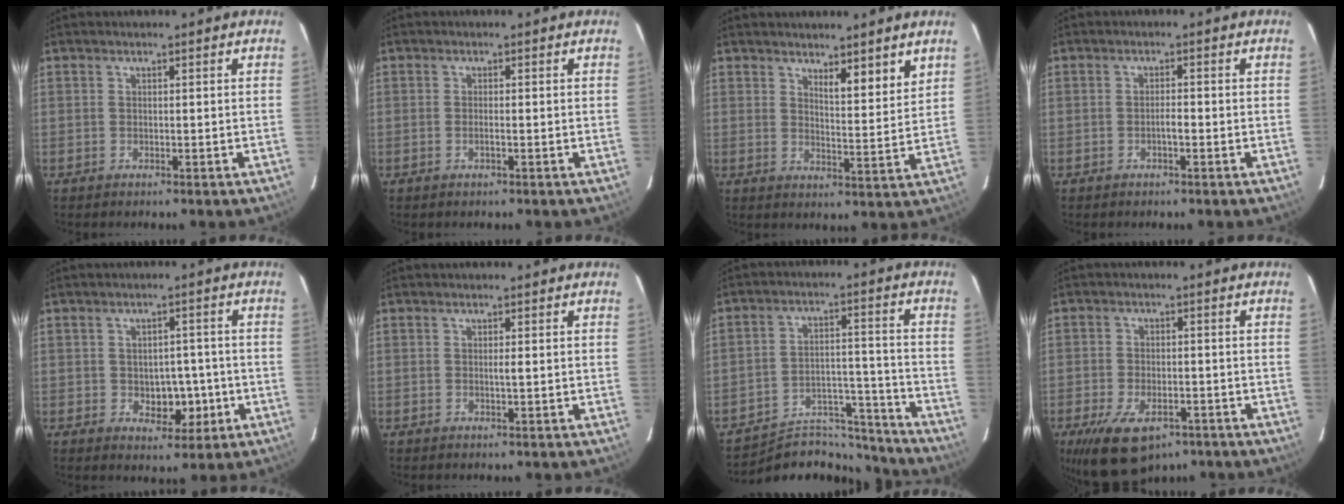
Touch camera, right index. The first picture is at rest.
{"total": 0.9, "force": [-0.3, 0.1, 0.8], "torque": [-0.019, 0.000, -0.005]}
{"total": 5.2, "force": [4.0, 0.7, 3.3], "torque": [-0.046, -0.017, 0.063]}
{"total": 1.4, "force": [-0.6, 0.3, 1.2], "torque": [-0.020, 0.002, -0.010]}
{"total": 4.2, "force": [-0.9, 2.9, 2.8], "torque": [-0.030, 0.005, -0.002]}
{"total": 0.7, "force": [0.0, -0.1, 0.7], "torque": [-0.012, -0.001, -0.002]}
{"total": 12.1, "force": [-11.8, 2.8, -0.3], "torque": [0.019, 0.055, -0.180]}
{"total": 10.9, "force": [-6.8, 5.3, 6.6], "torque": [-0.126, -0.011, -0.104]}